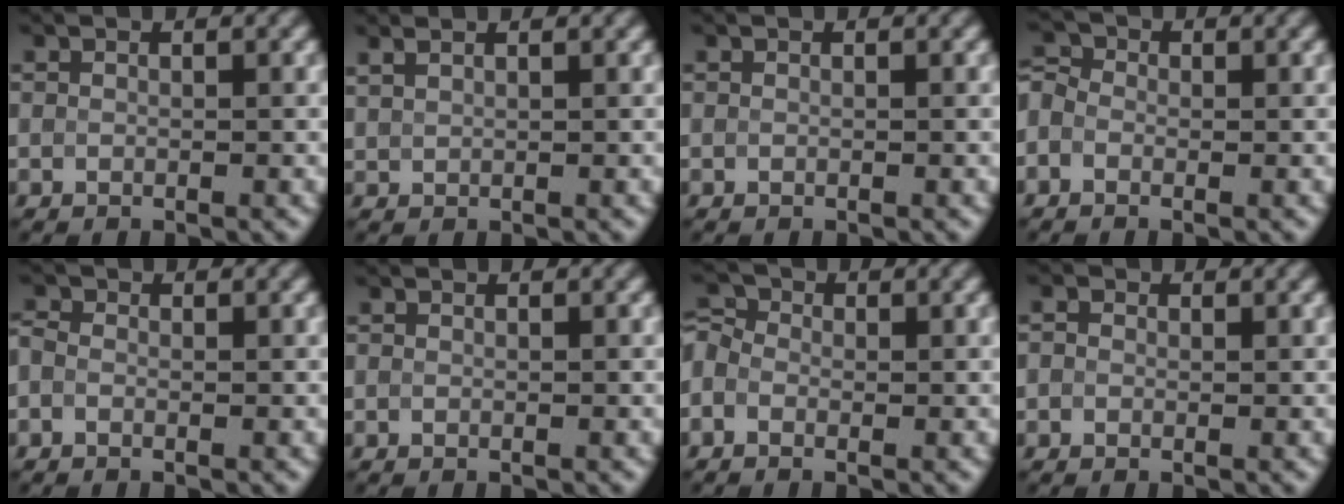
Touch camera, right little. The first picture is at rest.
{"total": 1.9, "force": [1.6, 0.6, 0.8], "torque": [-0.018, 0.007, 0.026]}
{"total": 0.0}
{"total": 2.3, "force": [-0.4, 2.0, 1.1], "torque": [-0.018, 0.011, -0.026]}
{"total": 1.1, "force": [-0.3, 0.9, 0.6], "torque": [-0.020, -0.002, -0.016]}
{"total": 0.0}
{"total": 2.7, "force": [-0.5, 2.3, 1.4], "torque": [-0.022, 0.015, -0.027]}
{"total": 0.8, "force": [0.2, 0.7, 0.4], "torque": [-0.006, -0.003, -0.004]}